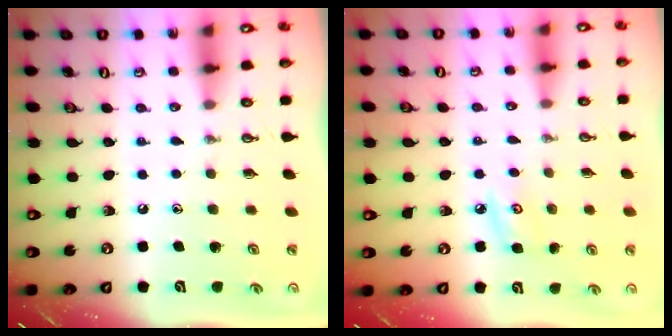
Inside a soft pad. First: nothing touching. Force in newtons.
{"total": 5.3, "press": 5.2, "slide": 0.6}